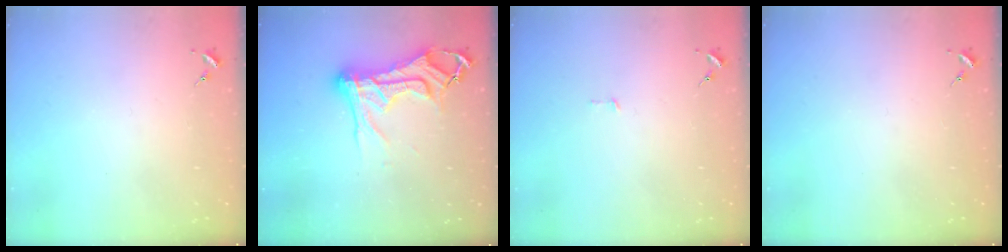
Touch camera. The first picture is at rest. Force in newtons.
{"total": 17.6, "press": 17.6, "slide": 1.8}
{"total": 3.2, "press": 3.2, "slide": 0.2}
{"total": 0.0}